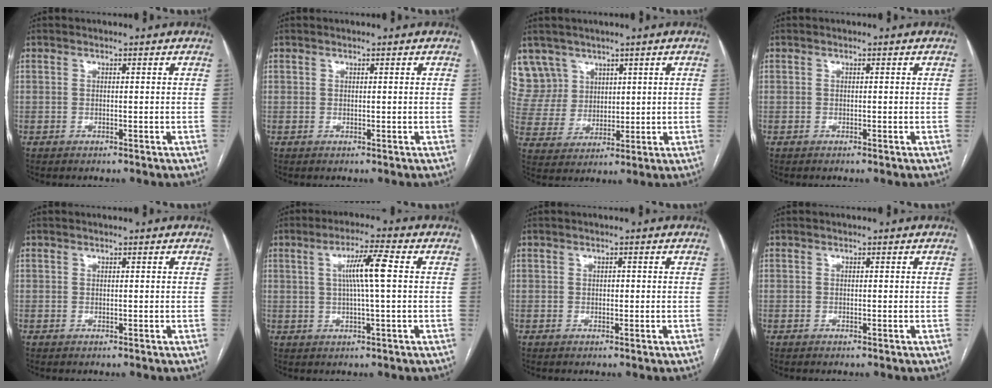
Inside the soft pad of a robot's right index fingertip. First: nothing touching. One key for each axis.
{"total": 0.0}
{"total": 8.4, "fx": 5.6, "fy": 6.2, "fz": -0.3, "tx": 0.005, "ty": 0.024, "tz": 0.123}
{"total": 0.0}
{"total": 0.0}
{"total": 6.6, "fx": 1.1, "fy": -0.2, "fz": 6.5, "tx": -0.115, "ty": 0.007, "tz": 0.020}
{"total": 0.7, "fx": 0.1, "fy": 0.6, "fz": 0.5, "tx": -0.004, "ty": 0.002, "tz": 0.000}
{"total": 0.0}